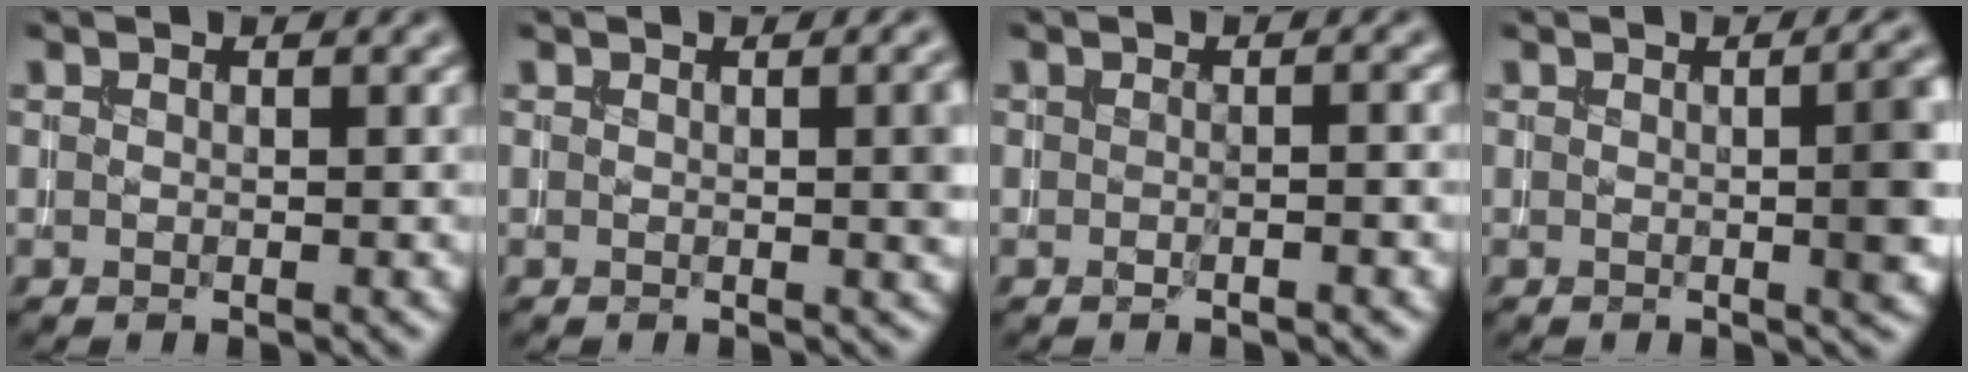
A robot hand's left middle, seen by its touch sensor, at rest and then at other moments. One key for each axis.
{"total": 2.5, "fx": 0.3, "fy": 0.5, "fz": 2.5, "tx": -0.025, "ty": 0.003, "tz": 0.001}
{"total": 1.1, "fx": -0.3, "fy": 0.2, "fz": 1.0, "tx": -0.004, "ty": -0.003, "tz": -0.006}
{"total": 4.8, "fx": 0.1, "fy": 1.3, "fz": 4.6, "tx": -0.037, "ty": 0.009, "tz": 0.001}